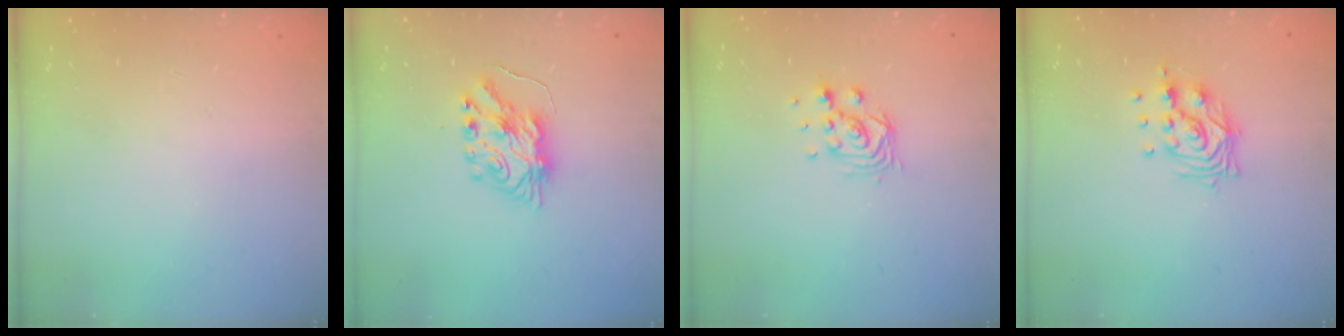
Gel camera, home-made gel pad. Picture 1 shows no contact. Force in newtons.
{"total": 7.8, "press": 7.7, "slide": 0.6}
{"total": 8.3, "press": 8.3, "slide": 0.5}
{"total": 11.1, "press": 11.1, "slide": 0.9}